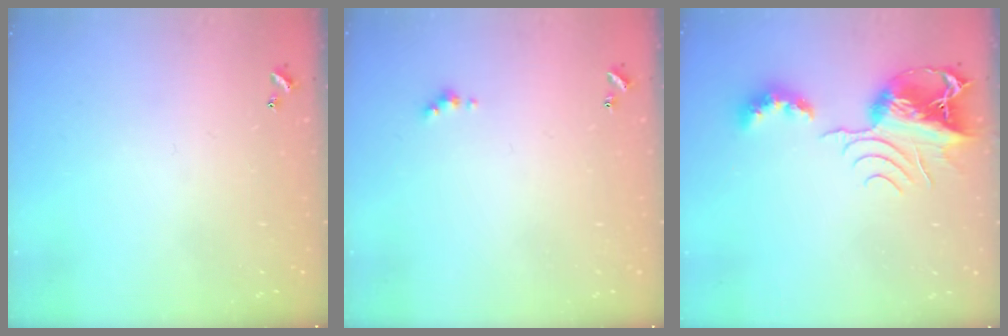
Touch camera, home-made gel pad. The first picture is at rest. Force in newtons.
{"total": 1.0, "press": 0.9, "slide": 0.5}
{"total": 11.3, "press": 11.2, "slide": 1.1}